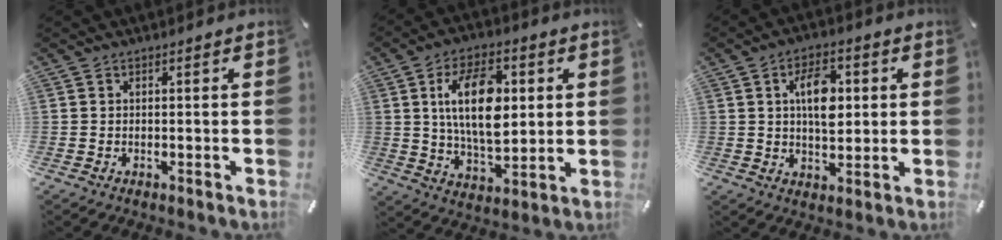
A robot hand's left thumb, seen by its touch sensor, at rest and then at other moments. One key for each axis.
{"total": 16.1, "fx": 3.2, "fy": 9.2, "fz": 12.8, "tx": -0.245, "ty": 0.000, "tz": 0.049}
{"total": 10.2, "fx": 2.0, "fy": 6.1, "fz": 7.9, "tx": -0.132, "ty": -0.003, "tz": 0.025}